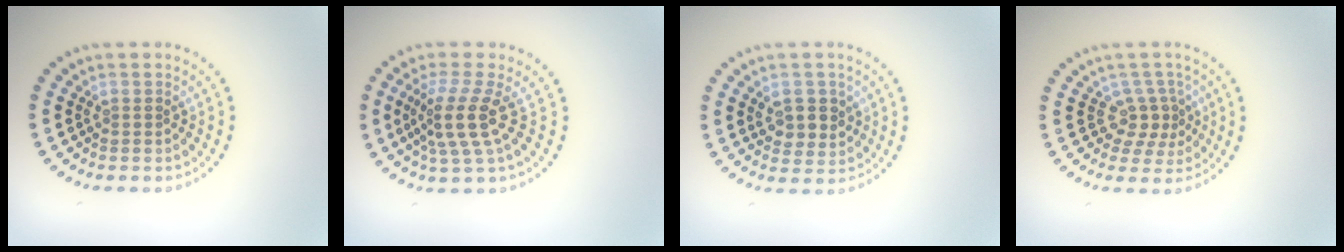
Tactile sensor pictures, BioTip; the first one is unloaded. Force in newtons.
{"total": 3.8, "press": 2.7, "slide": 2.7}
{"total": 2.9, "press": 2.8, "slide": 0.8}
{"total": 2.5, "press": 1.8, "slide": 1.7}